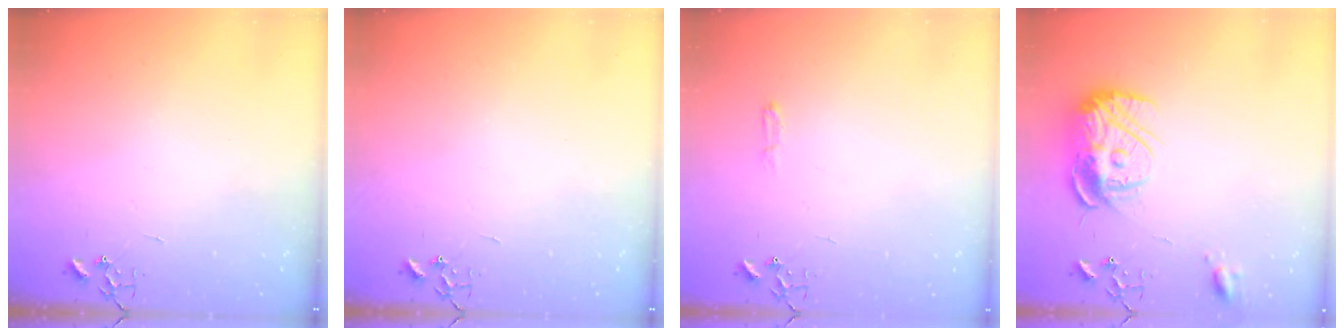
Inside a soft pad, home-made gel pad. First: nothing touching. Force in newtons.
{"total": 0.0}
{"total": 3.8, "press": 3.8, "slide": 0.5}
{"total": 14.9, "press": 14.9, "slide": 1.4}